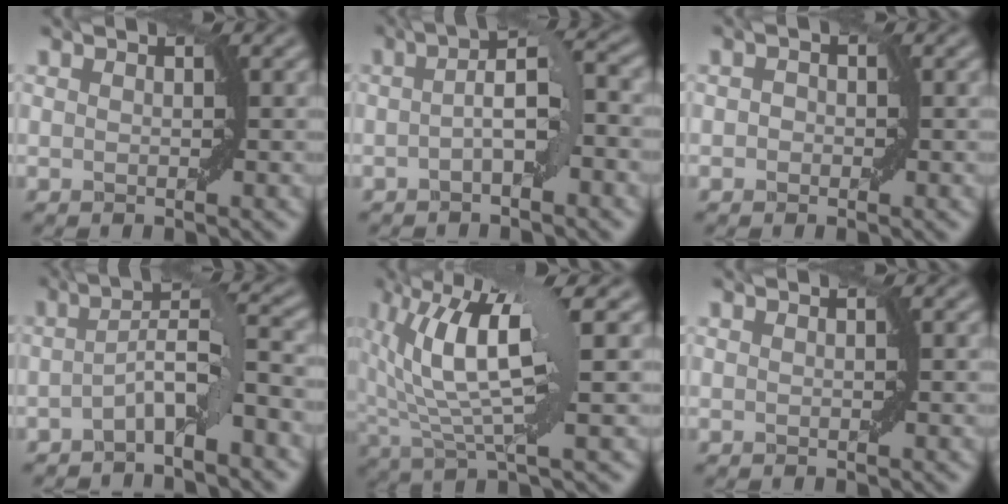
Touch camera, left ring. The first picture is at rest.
{"total": 4.2, "force": [-0.6, 1.1, 4.0], "torque": [-0.069, 0.016, -0.018]}
{"total": 0.8, "force": [-0.2, 0.7, 0.3], "torque": [-0.003, -0.002, -0.006]}
{"total": 4.2, "force": [-1.9, 0.7, 3.7], "torque": [-0.061, 0.016, -0.044]}
{"total": 8.5, "force": [2.7, 2.0, 7.8], "torque": [-0.157, 0.007, 0.051]}
{"total": 0.0}